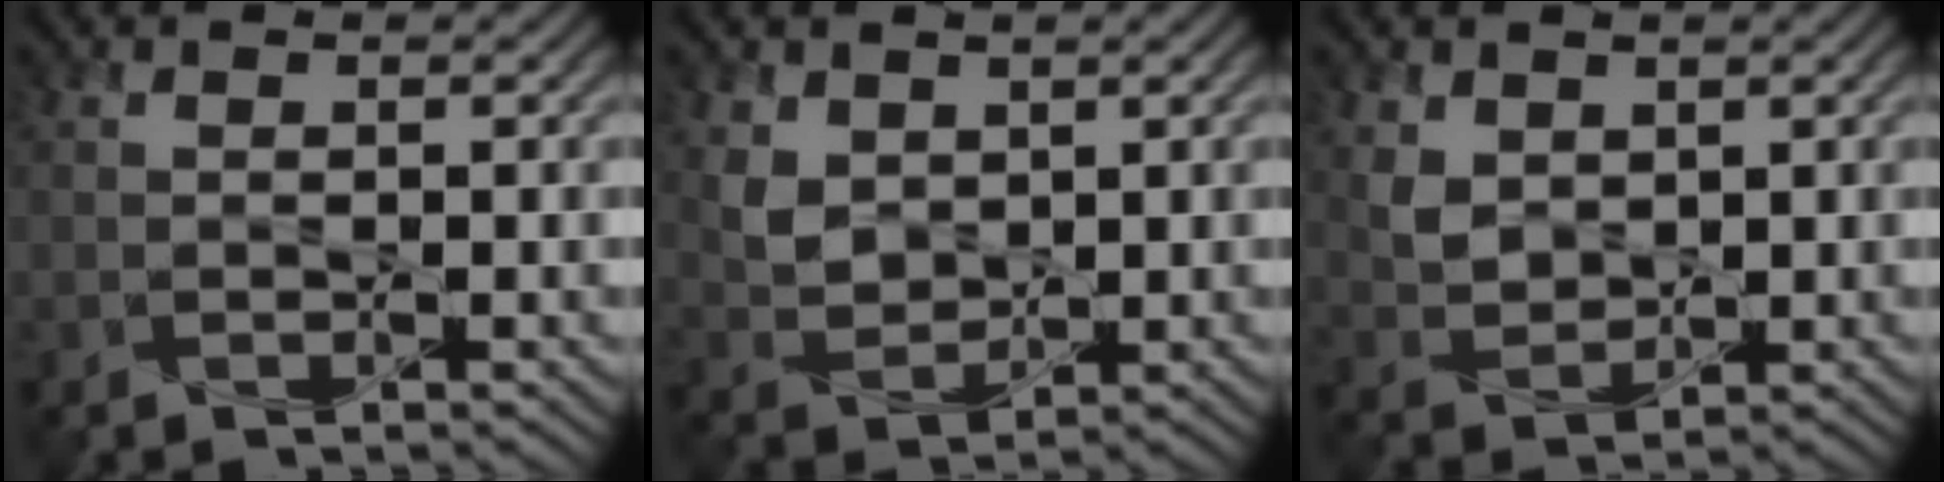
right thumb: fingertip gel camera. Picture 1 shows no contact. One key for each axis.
{"total": 3.9, "fx": 1.8, "fy": 2.9, "fz": 1.9, "tx": -0.056, "ty": -0.007, "tz": 0.040}
{"total": 3.5, "fx": 1.7, "fy": 2.6, "fz": 1.6, "tx": -0.048, "ty": -0.005, "tz": 0.036}